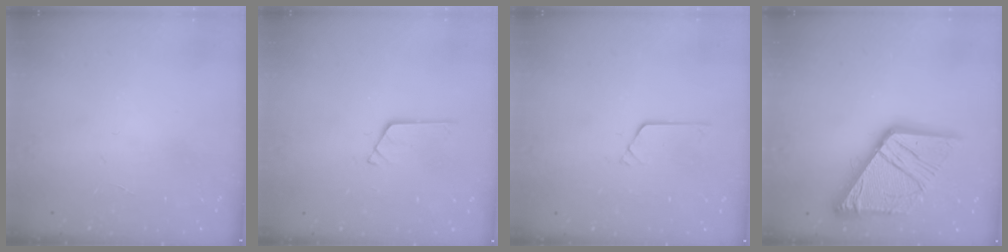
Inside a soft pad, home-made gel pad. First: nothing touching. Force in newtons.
{"total": 2.9, "press": 2.9, "slide": 0.2}
{"total": 2.6, "press": 2.6, "slide": 0.2}
{"total": 23.6, "press": 23.5, "slide": 2.7}